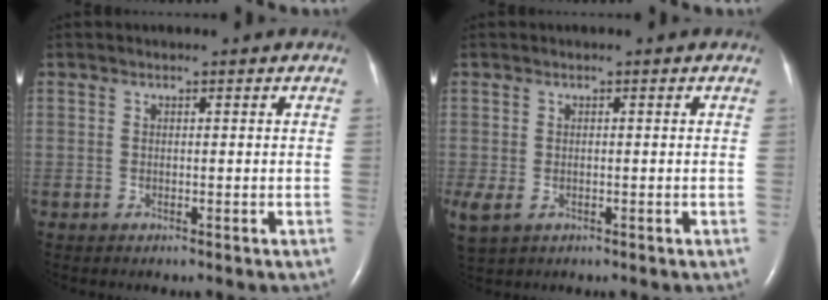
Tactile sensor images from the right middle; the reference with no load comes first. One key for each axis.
{"total": 5.7, "fx": -1.7, "fy": 3.6, "fz": 4.0, "tx": -0.108, "ty": -0.007, "tz": -0.023}